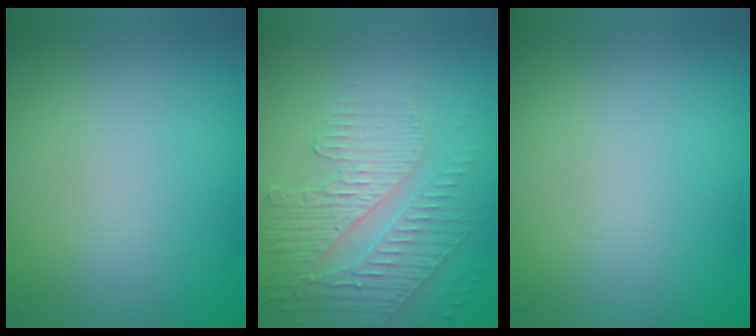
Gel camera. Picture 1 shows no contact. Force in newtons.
{"total": 3.9, "press": 3.5, "slide": 1.7}
{"total": 0.0}